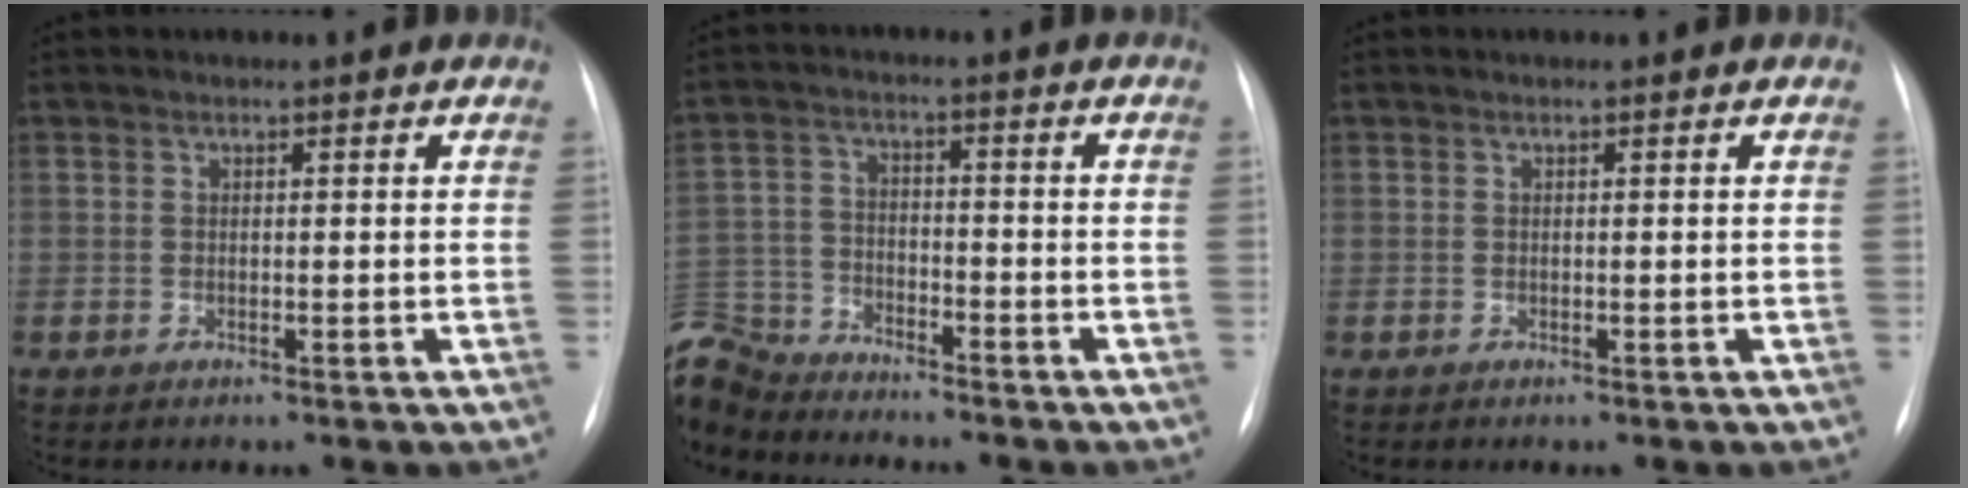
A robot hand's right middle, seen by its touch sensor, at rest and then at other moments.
{"total": 12.3, "force": [-11.4, 3.9, 2.7], "torque": [-0.081, 0.011, -0.216]}
{"total": 0.0}